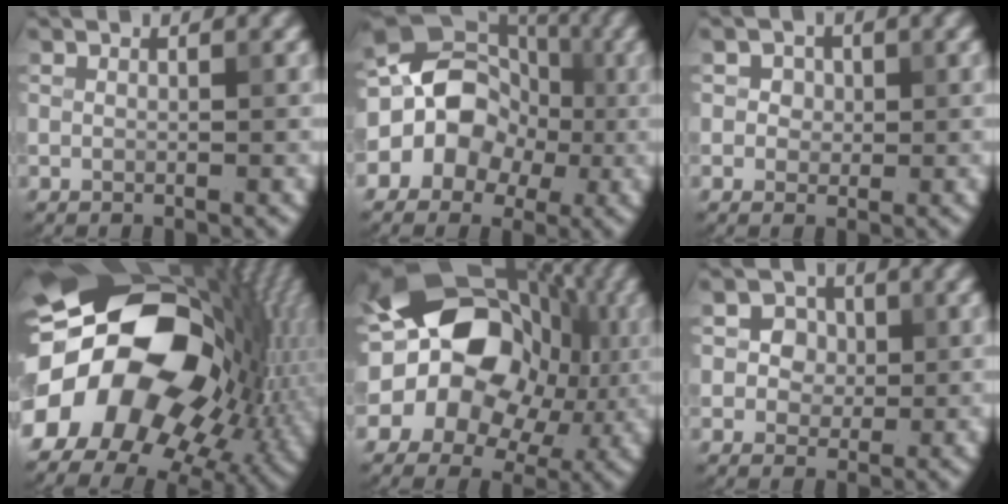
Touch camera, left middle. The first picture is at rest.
{"total": 8.6, "force": [-1.0, 7.4, 4.3], "torque": [-0.040, 0.022, -0.051]}
{"total": 1.8, "force": [0.6, 1.5, 0.7], "torque": [-0.005, 0.004, 0.000]}
{"total": 22.7, "force": [-1.2, 16.2, 15.9], "torque": [-0.286, -0.021, -0.040]}
{"total": 15.8, "force": [1.9, 11.9, 10.2], "torque": [-0.126, 0.022, 0.009]}
{"total": 2.9, "force": [0.7, 2.5, 1.3], "torque": [-0.016, -0.001, 0.003]}